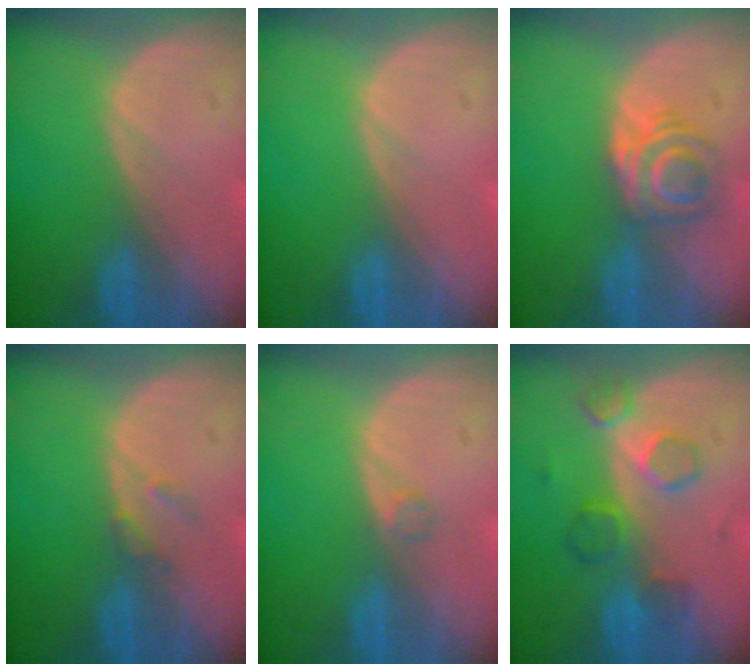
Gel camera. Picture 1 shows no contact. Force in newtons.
{"total": 0.0}
{"total": 6.1, "press": 5.1, "slide": 3.3}
{"total": 1.6, "press": 1.6, "slide": 0.2}
{"total": 0.9, "press": 0.9, "slide": 0.1}
{"total": 5.7, "press": 5.5, "slide": 1.3}